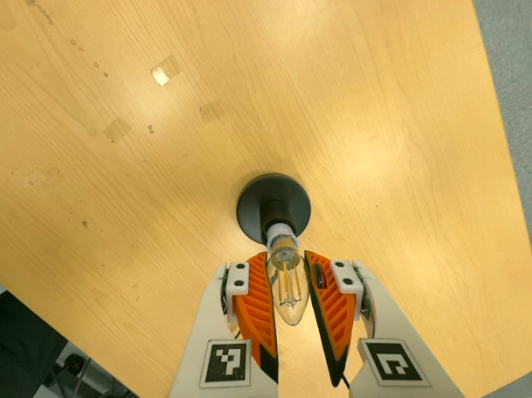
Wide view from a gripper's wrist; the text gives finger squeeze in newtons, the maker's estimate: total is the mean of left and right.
{"total": 13.1, "left": 13.0, "right": 13.2}